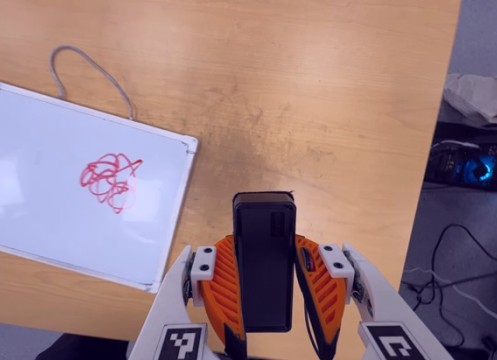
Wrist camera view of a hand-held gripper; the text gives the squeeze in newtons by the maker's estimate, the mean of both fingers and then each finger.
{"total": 4.2, "left": 3.0, "right": 5.5}